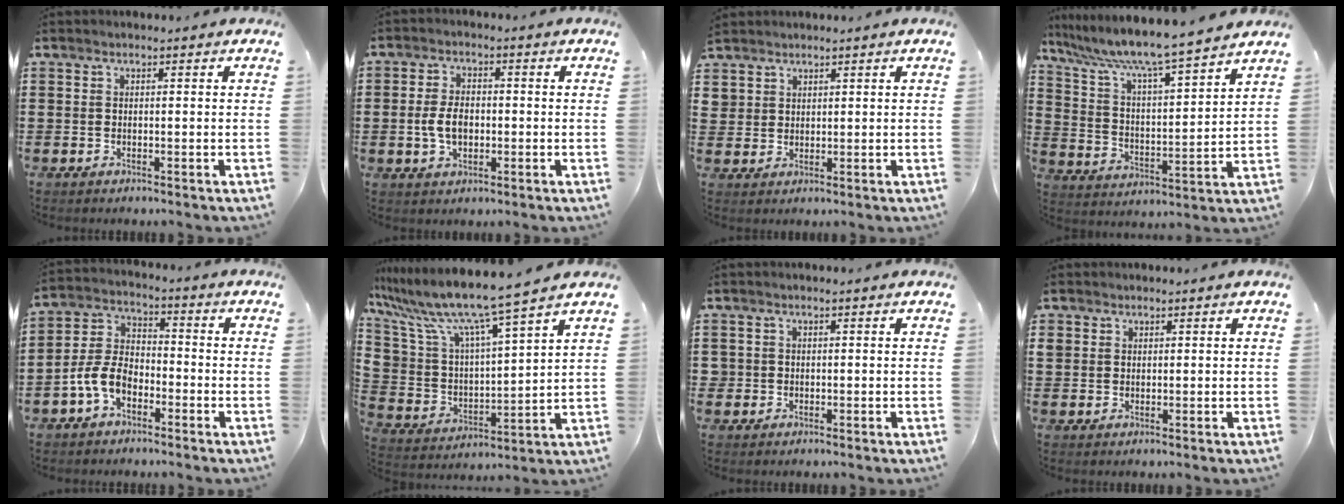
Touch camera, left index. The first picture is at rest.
{"total": 5.2, "force": [-0.7, 3.1, 4.1], "torque": [-0.089, -0.004, -0.021]}
{"total": 2.7, "force": [2.0, 1.8, -0.2], "torque": [-0.007, 0.006, 0.040]}
{"total": 7.2, "force": [6.3, -0.4, 3.4], "torque": [-0.093, -0.044, 0.101]}
{"total": 6.3, "force": [-3.5, 3.6, 3.7], "torque": [-0.102, 0.005, -0.076]}
{"total": 8.8, "force": [7.6, 0.5, 4.4], "torque": [-0.120, -0.048, 0.123]}
{"total": 1.2, "force": [0.0, 1.2, 0.1], "torque": [-0.007, 0.005, -0.003]}
{"total": 1.8, "force": [1.2, 1.3, 0.1], "torque": [-0.008, 0.006, 0.025]}